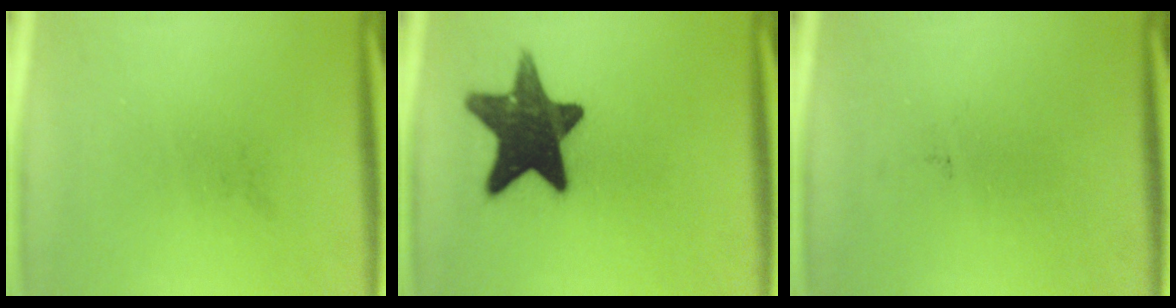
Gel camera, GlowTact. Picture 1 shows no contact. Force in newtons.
{"total": 15.2}
{"total": 0.0}